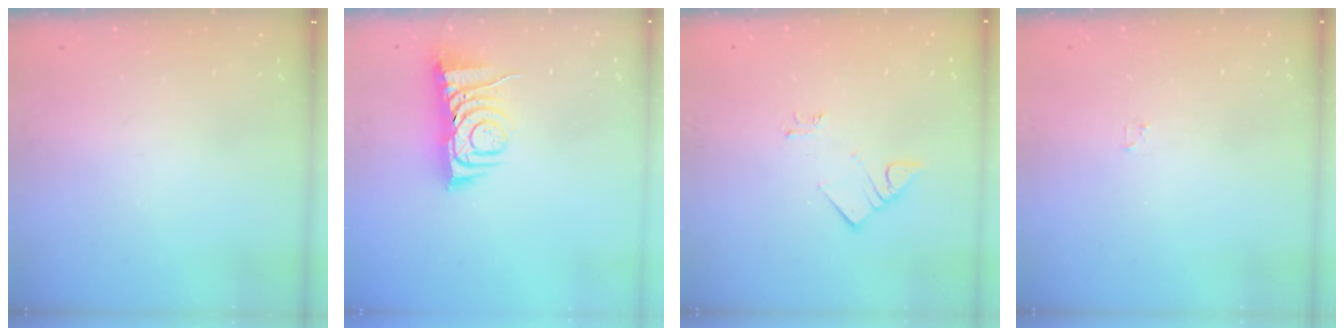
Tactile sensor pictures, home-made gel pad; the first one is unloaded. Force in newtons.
{"total": 7.3, "press": 7.2, "slide": 0.8}
{"total": 3.3, "press": 3.3, "slide": 0.1}
{"total": 1.2, "press": 1.2, "slide": 0.2}